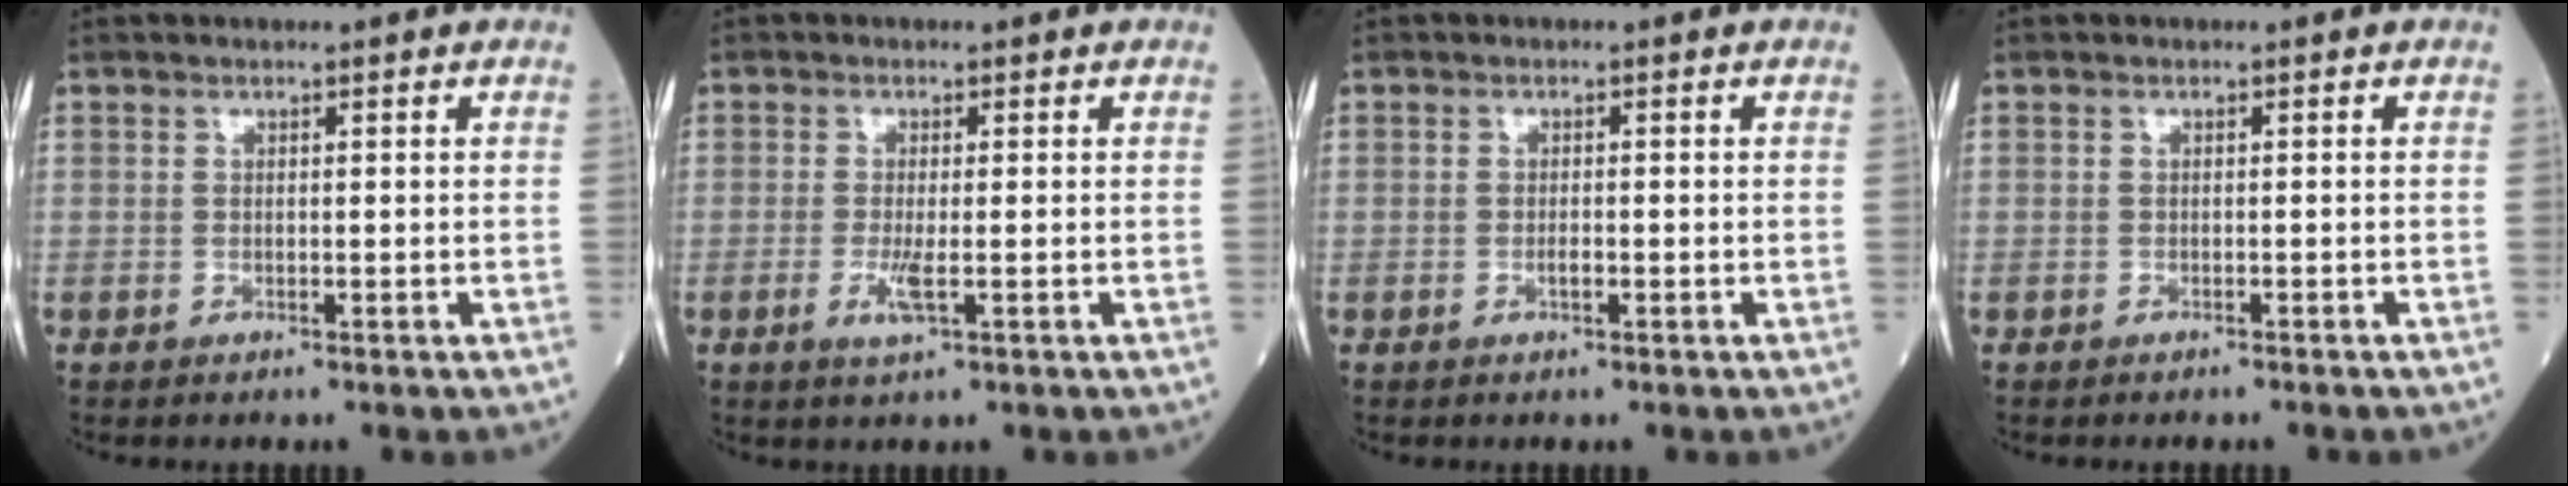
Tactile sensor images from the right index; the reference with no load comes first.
{"total": 3.0, "force": [-0.8, 0.4, 2.8], "torque": [-0.060, -0.007, -0.014]}
{"total": 1.1, "force": [-0.4, 0.3, 1.0], "torque": [-0.022, 0.000, -0.008]}
{"total": 1.3, "force": [-1.2, 0.0, 0.5], "torque": [-0.009, -0.001, -0.015]}